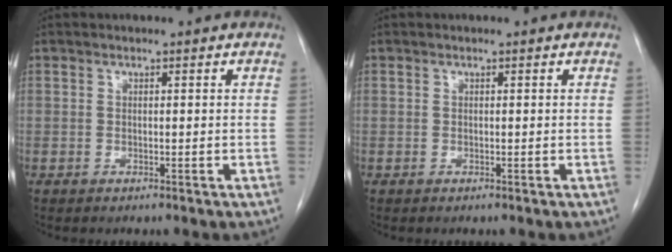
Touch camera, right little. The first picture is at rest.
{"total": 0.0}